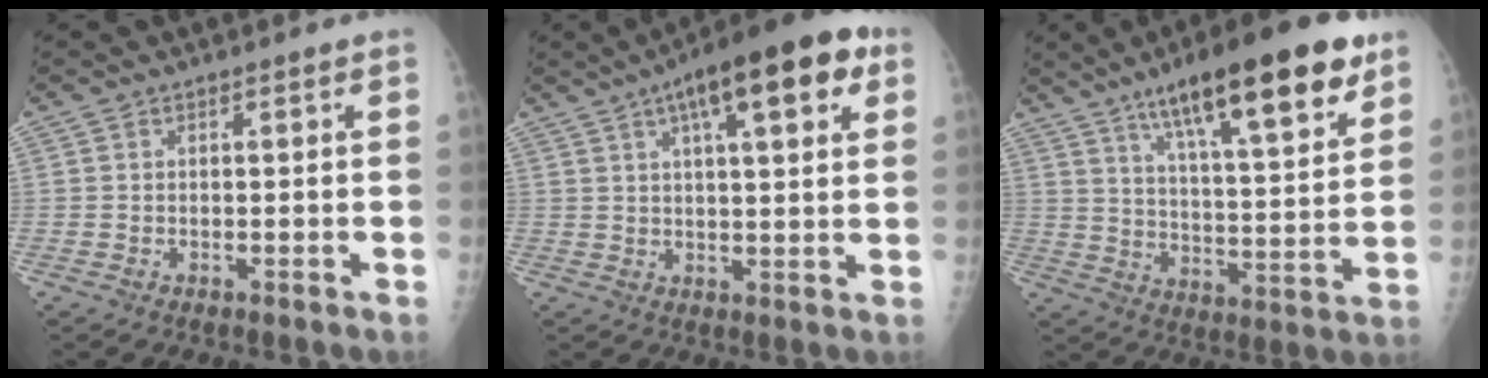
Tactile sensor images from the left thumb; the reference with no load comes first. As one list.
[{"total": 16.3, "force": [7.5, 5.1, 13.5], "torque": [-0.177, 0.007, 0.103]}, {"total": 22.0, "force": [13.3, 5.3, 16.7], "torque": [-0.232, -0.044, 0.208]}]